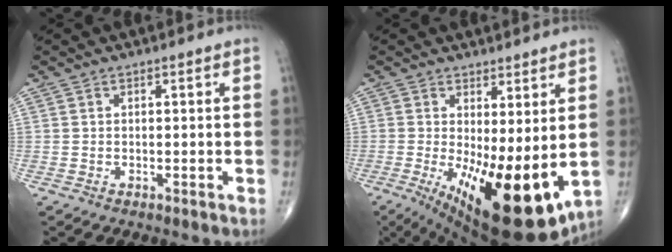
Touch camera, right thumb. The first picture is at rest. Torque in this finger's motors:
{"motor_torque": [1.68, 3.33, 1.26, 0.60, 0.55]}